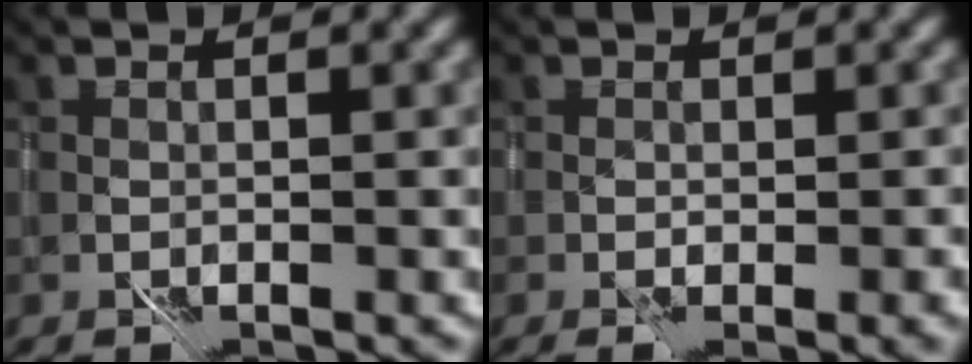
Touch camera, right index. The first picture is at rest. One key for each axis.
{"total": 3.1, "fx": -1.1, "fy": 0.8, "fz": 2.8, "tx": -0.042, "ty": -0.003, "tz": -0.003}